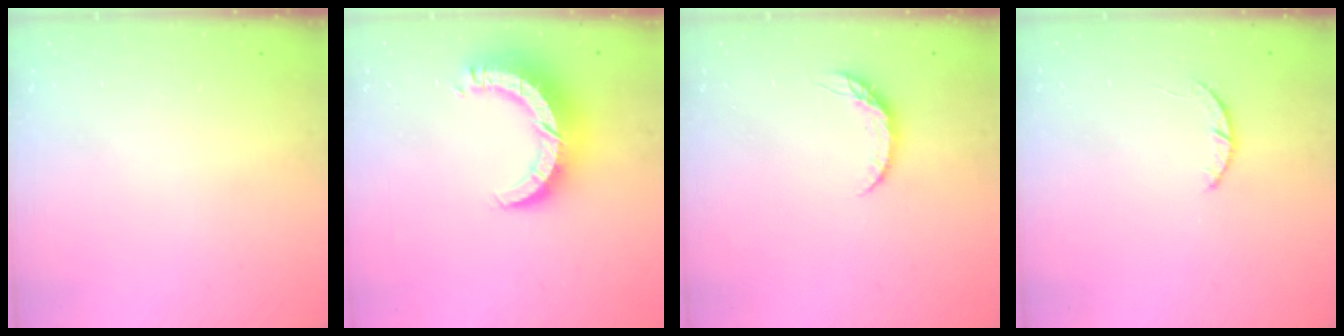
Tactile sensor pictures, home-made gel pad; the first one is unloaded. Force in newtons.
{"total": 11.0, "press": 11.0, "slide": 1.0}
{"total": 5.3, "press": 5.2, "slide": 0.6}
{"total": 2.5, "press": 2.5, "slide": 0.5}